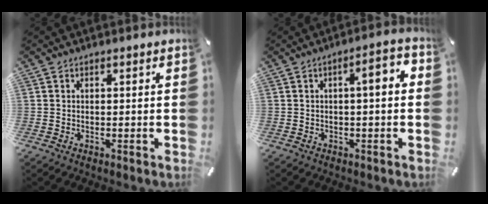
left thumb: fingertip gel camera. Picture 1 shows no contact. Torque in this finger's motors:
{"motor_torque": [1.06, 1.09, 0.53, -0.45, 0.25]}